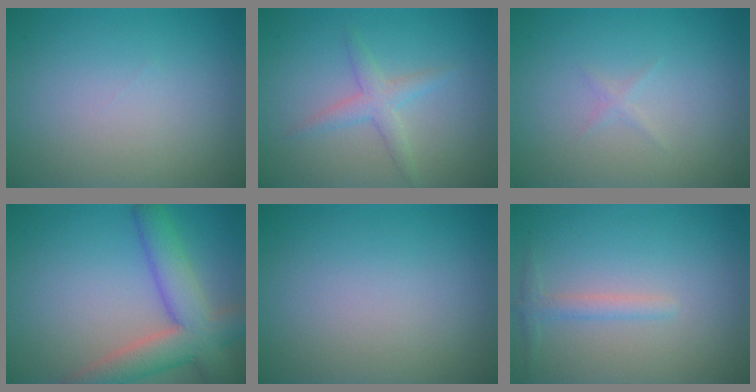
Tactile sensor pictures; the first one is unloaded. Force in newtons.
{"total": 2.1, "press": 2.1, "slide": 0.0}
{"total": 0.5, "press": 0.5, "slide": 0.0}
{"total": 7.1, "press": 7.1, "slide": 0.3}
{"total": 0.0}
{"total": 1.5, "press": 1.5, "slide": 0.0}